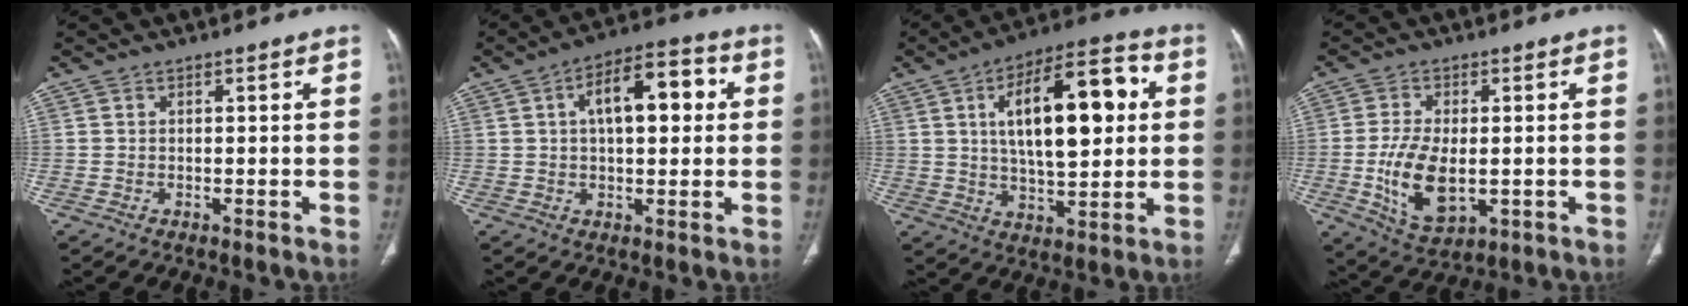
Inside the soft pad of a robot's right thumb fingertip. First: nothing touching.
{"total": 12.3, "force": [2.7, 5.9, 10.4], "torque": [-0.142, 0.024, 0.035]}
{"total": 19.6, "force": [4.1, 8.4, 17.3], "torque": [-0.248, 0.013, 0.061]}
{"total": 10.9, "force": [-1.6, 5.8, 9.1], "torque": [-0.171, -0.010, -0.016]}